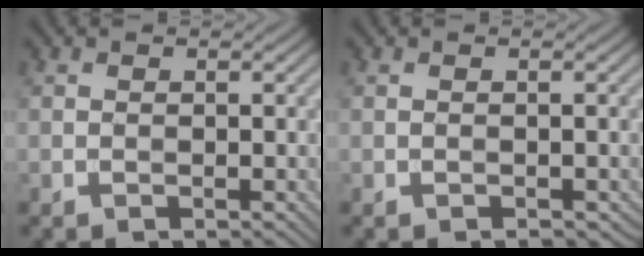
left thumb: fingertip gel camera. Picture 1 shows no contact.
{"total": 0.0}